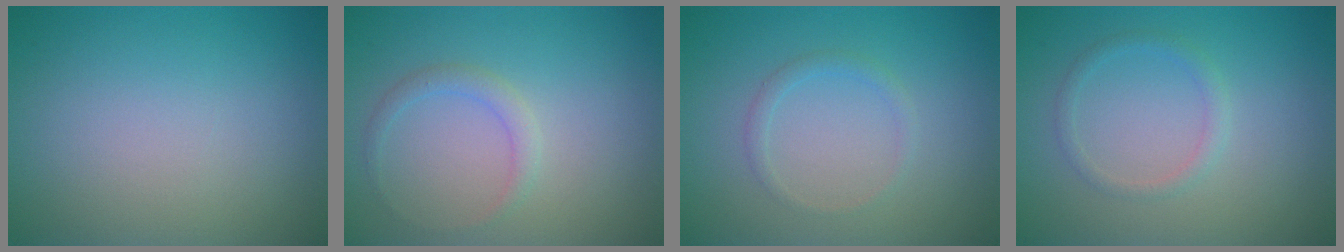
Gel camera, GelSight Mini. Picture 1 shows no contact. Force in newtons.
{"total": 1.4, "press": 1.4, "slide": 0.1}
{"total": 1.1, "press": 1.1, "slide": 0.1}
{"total": 1.3, "press": 1.3, "slide": 0.1}